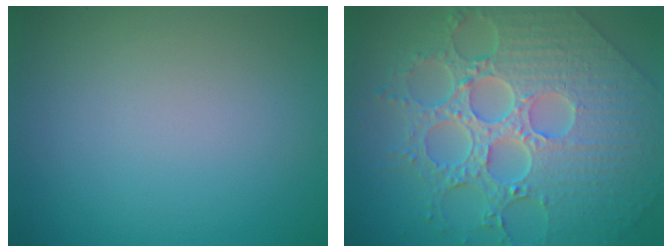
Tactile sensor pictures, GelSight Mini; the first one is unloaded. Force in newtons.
{"total": 9.8, "press": 7.2, "slide": 6.7}